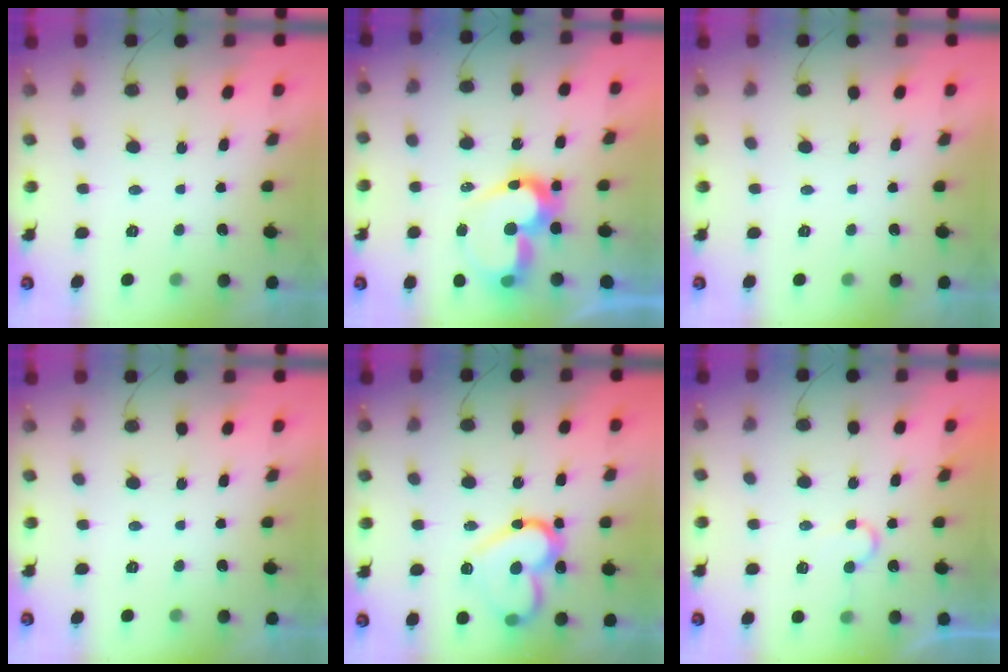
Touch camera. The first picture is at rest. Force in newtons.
{"total": 13.3, "press": 13.0, "slide": 3.0}
{"total": 0.0}
{"total": 0.0}
{"total": 18.6, "press": 18.6, "slide": 1.5}
{"total": 6.4, "press": 6.4, "slide": 0.4}